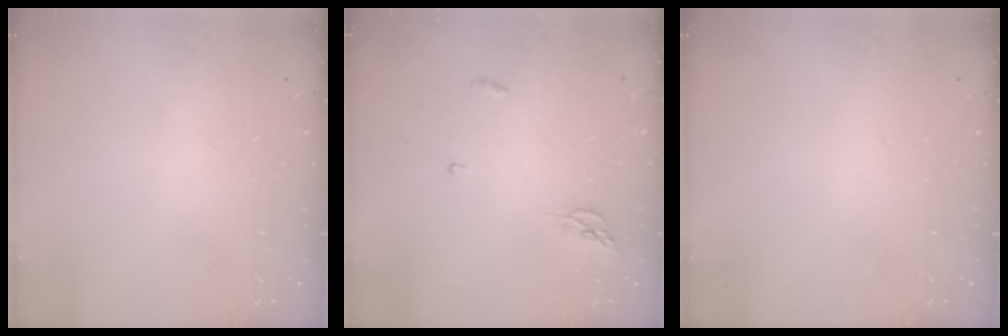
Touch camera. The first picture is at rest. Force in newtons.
{"total": 4.0, "press": 3.9, "slide": 0.4}
{"total": 0.0}